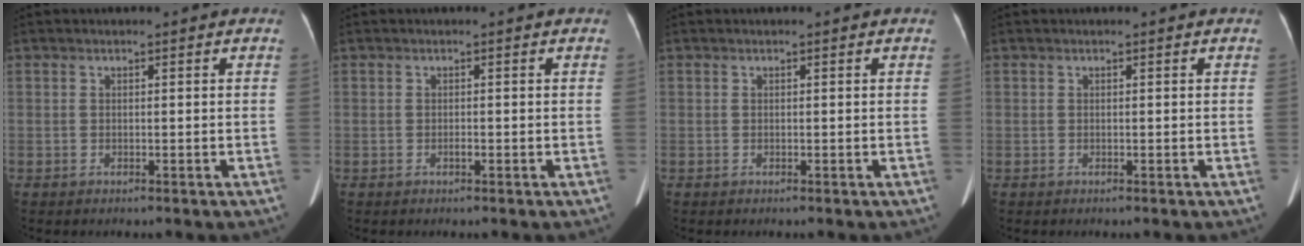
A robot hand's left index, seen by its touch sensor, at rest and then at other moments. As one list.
[{"total": 0.5, "force": [-0.4, 0.1, 0.4], "torque": [-0.008, -0.001, -0.006]}, {"total": 0.0}, {"total": 0.0}]